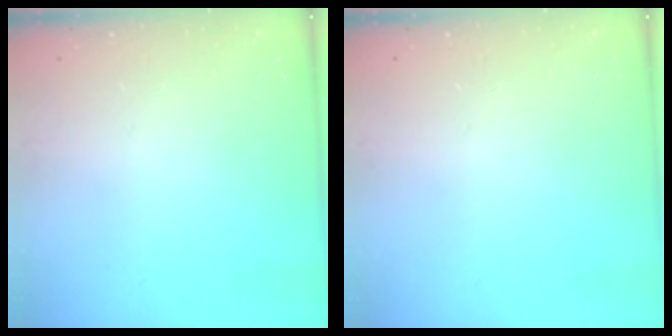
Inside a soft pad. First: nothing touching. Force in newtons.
{"total": 0.0}